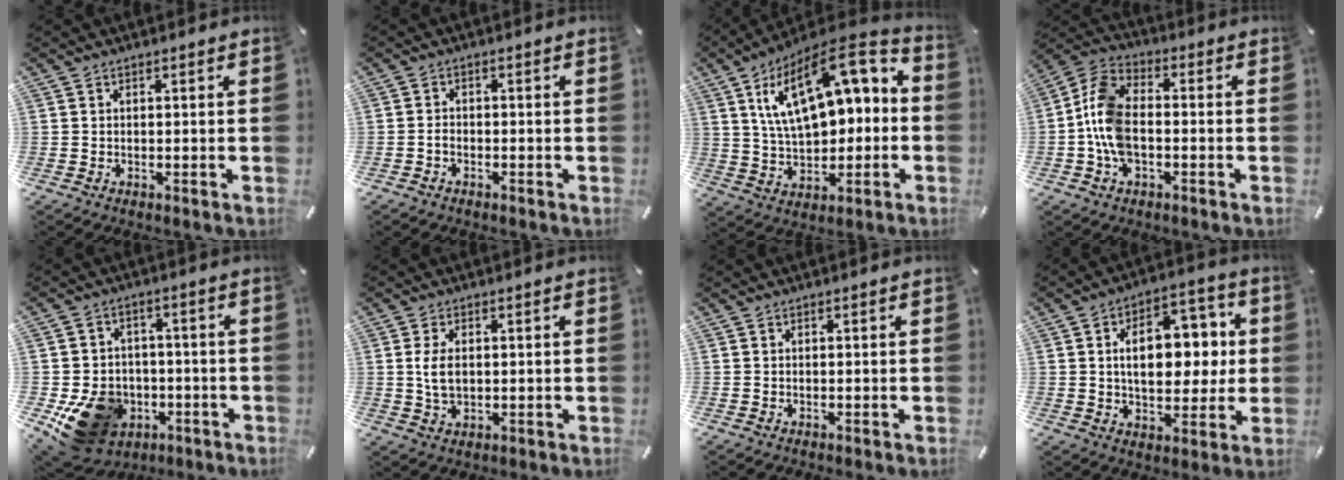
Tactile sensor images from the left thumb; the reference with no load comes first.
{"total": 1.5, "force": [-0.9, 1.0, 0.6], "torque": [-0.012, 0.006, -0.018]}
{"total": 19.0, "force": [7.1, 10.7, 13.9], "torque": [-0.233, -0.030, 0.121]}
{"total": 10.3, "force": [-2.7, 6.4, 7.6], "torque": [-0.179, 0.008, -0.051]}
{"total": 14.7, "force": [-5.5, 11.9, 6.7], "torque": [-0.133, 0.027, -0.084]}
{"total": 4.9, "force": [0.5, 3.1, 3.9], "torque": [-0.098, 0.000, 0.003]}
{"total": 0.0}
{"total": 14.6, "force": [2.0, 9.7, 10.8], "torque": [-0.147, 0.003, 0.033]}